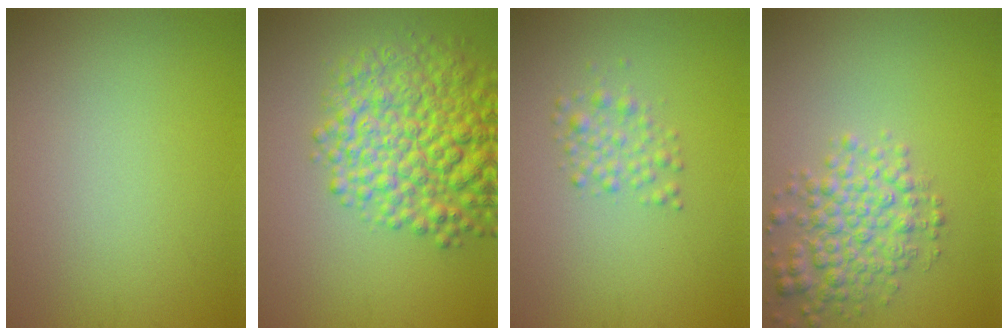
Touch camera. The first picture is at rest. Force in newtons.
{"total": 9.1, "press": 9.1, "slide": 0.4}
{"total": 1.9, "press": 1.8, "slide": 0.1}
{"total": 4.2, "press": 4.2, "slide": 0.1}